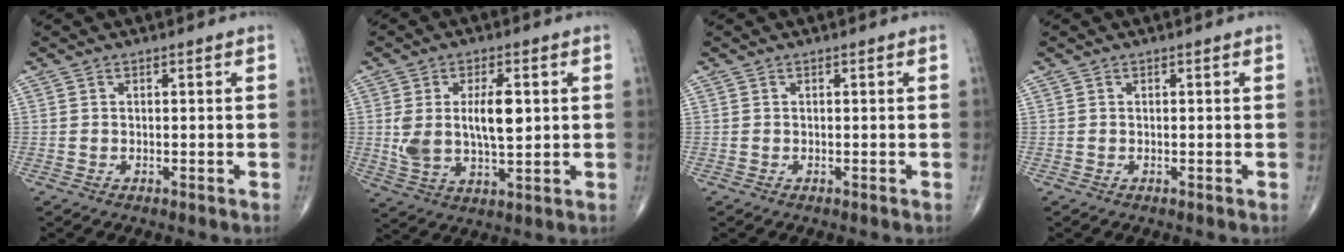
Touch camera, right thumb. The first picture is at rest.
{"total": 10.7, "force": [1.6, 4.8, 9.4], "torque": [-0.174, -0.004, 0.035]}
{"total": 0.0}
{"total": 0.0}